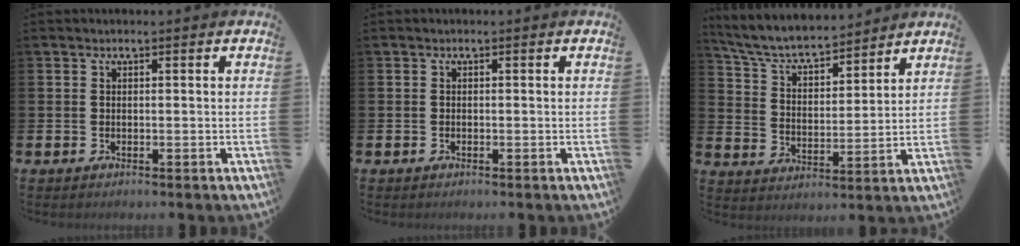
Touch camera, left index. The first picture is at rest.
{"total": 0.0}
{"total": 6.6, "force": [6.2, 1.4, 2.0], "torque": [-0.070, -0.043, 0.105]}